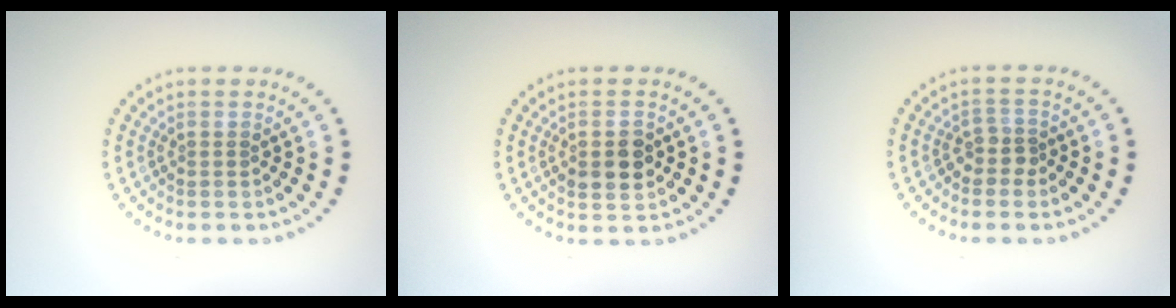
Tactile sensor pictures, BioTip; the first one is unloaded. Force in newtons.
{"total": 2.7, "press": 2.7, "slide": 0.2}
{"total": 1.6, "press": 1.3, "slide": 1.0}